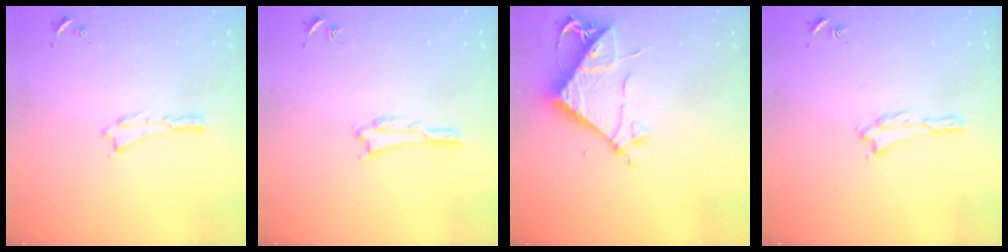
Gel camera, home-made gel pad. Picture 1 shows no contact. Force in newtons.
{"total": 1.1, "press": 1.1, "slide": 0.1}
{"total": 7.6, "press": 7.5, "slide": 1.2}
{"total": 1.4, "press": 1.4, "slide": 0.3}